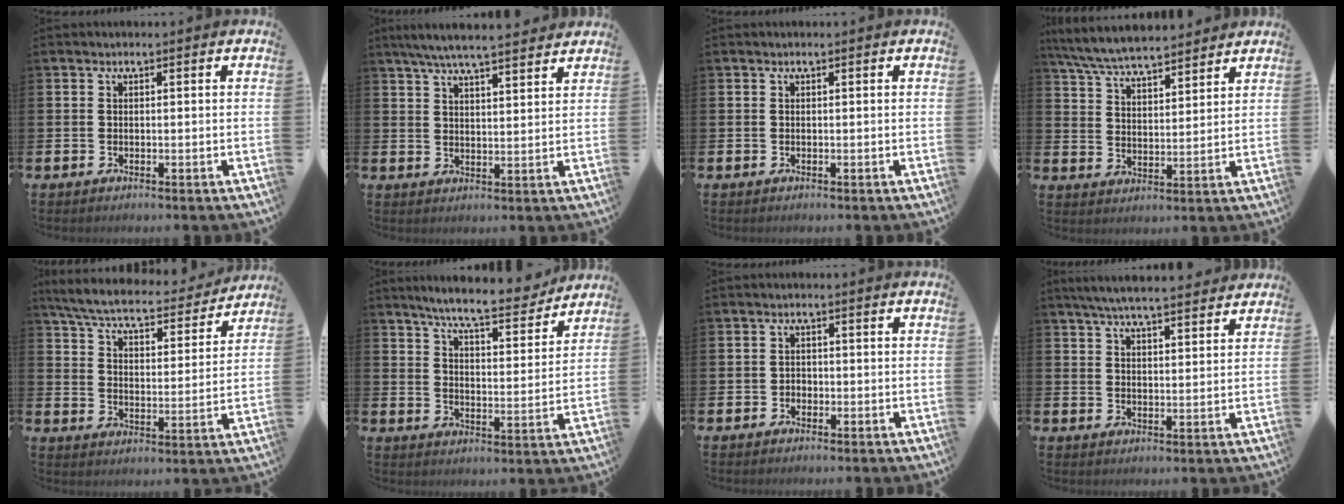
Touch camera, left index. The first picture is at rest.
{"total": 6.1, "force": [5.8, 0.4, 2.1], "torque": [-0.054, -0.022, 0.103]}
{"total": 0.0}
{"total": 6.8, "force": [6.5, 0.8, 1.6], "torque": [-0.062, -0.031, 0.119]}
{"total": 6.6, "force": [6.1, 1.1, 2.3], "torque": [-0.077, -0.043, 0.102]}
{"total": 8.1, "force": [7.5, 0.6, 3.0], "torque": [-0.071, -0.045, 0.130]}
{"total": 1.3, "force": [-0.7, 1.0, 0.2], "torque": [-0.005, 0.004, -0.016]}
{"total": 5.7, "force": [5.4, 0.5, 1.7], "torque": [-0.045, -0.021, 0.097]}